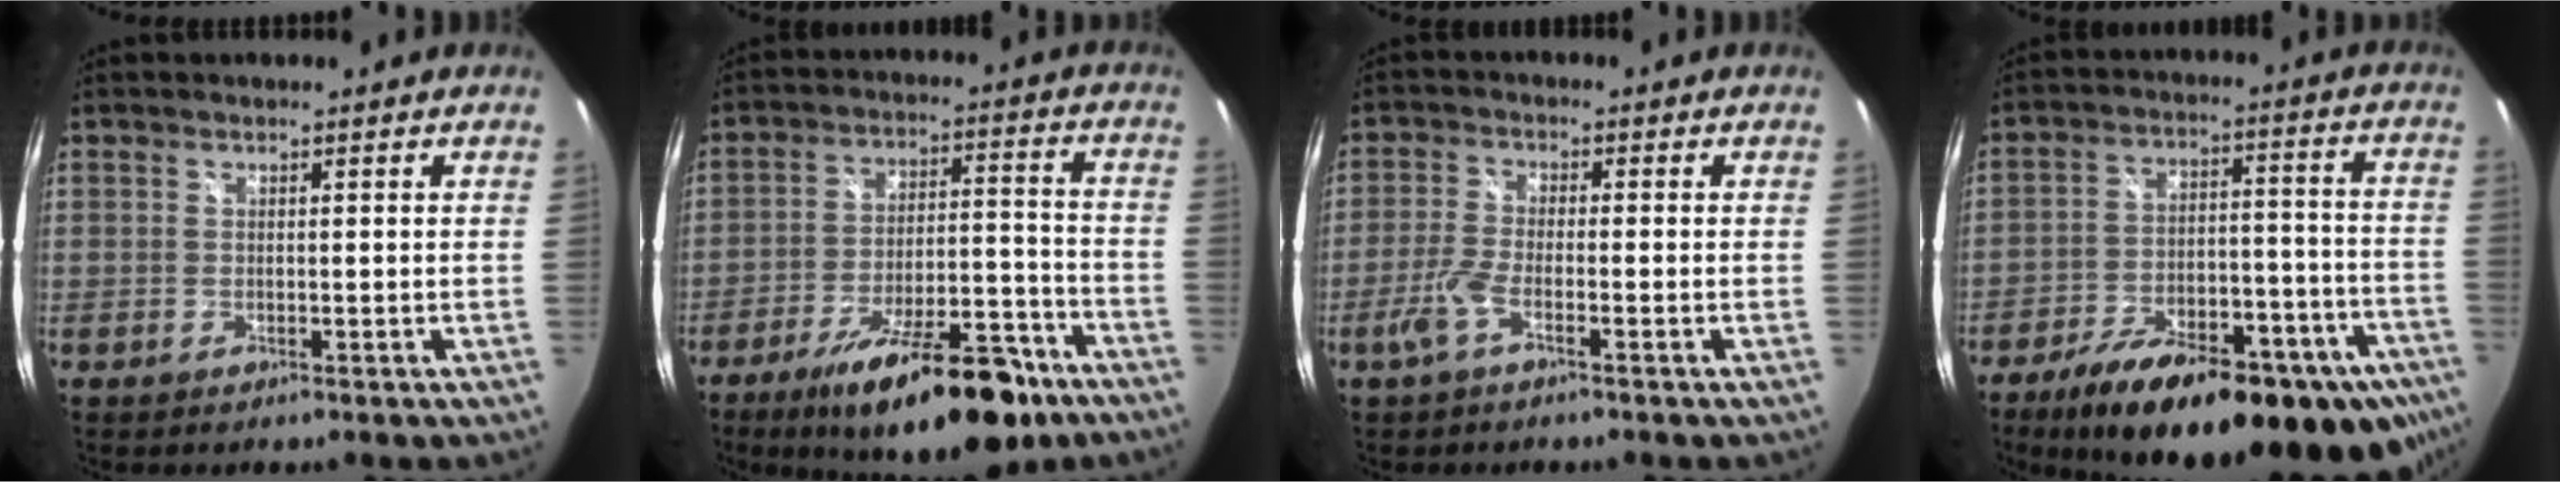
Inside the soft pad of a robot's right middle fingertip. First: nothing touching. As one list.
[{"total": 20.8, "force": [-14.3, 6.8, 13.6], "torque": [-0.214, -0.012, -0.207]}, {"total": 4.4, "force": [-2.5, 0.9, 3.5], "torque": [-0.092, -0.002, -0.051]}, {"total": 31.2, "force": [-21.8, 11.7, 19.0], "torque": [-0.274, -0.008, -0.289]}]